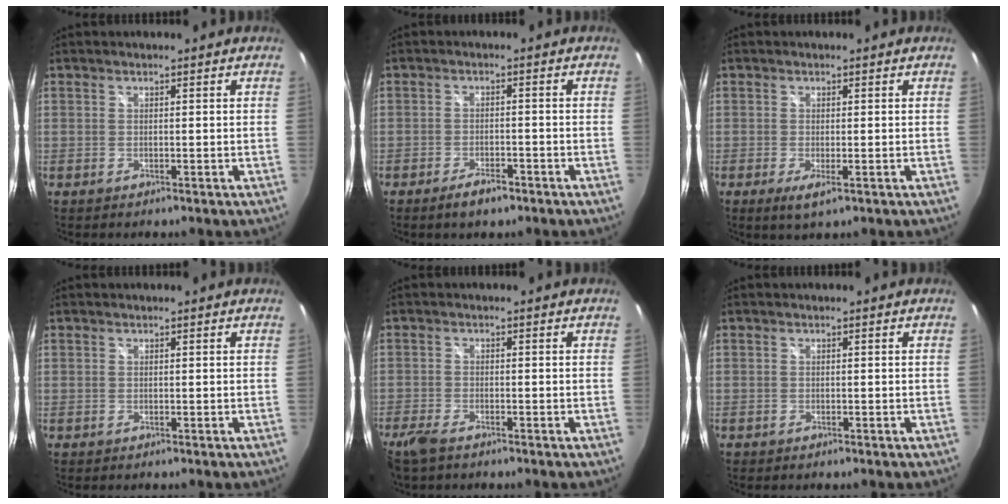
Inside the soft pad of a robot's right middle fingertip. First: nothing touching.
{"total": 4.1, "force": [-3.0, 1.6, 2.4], "torque": [-0.054, -0.005, -0.049]}
{"total": 2.7, "force": [-1.0, 0.4, 2.5], "torque": [-0.046, -0.014, -0.014]}
{"total": 0.0}
{"total": 4.2, "force": [-3.2, 1.4, 2.3], "torque": [-0.066, -0.011, -0.065]}
{"total": 0.0}